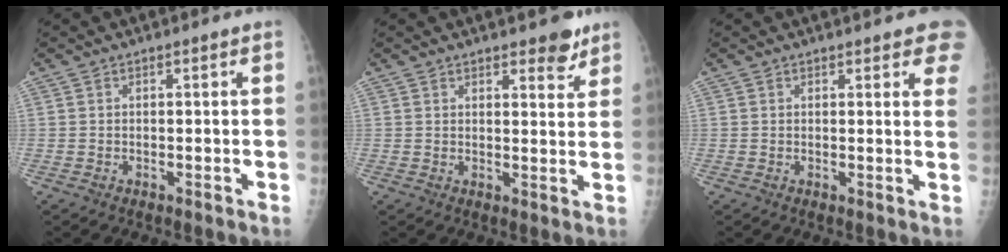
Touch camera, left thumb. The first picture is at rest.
{"total": 4.5, "force": [3.3, 1.7, 2.6], "torque": [-0.013, -0.021, 0.043]}
{"total": 6.9, "force": [4.9, 1.9, 4.5], "torque": [-0.029, -0.012, 0.049]}